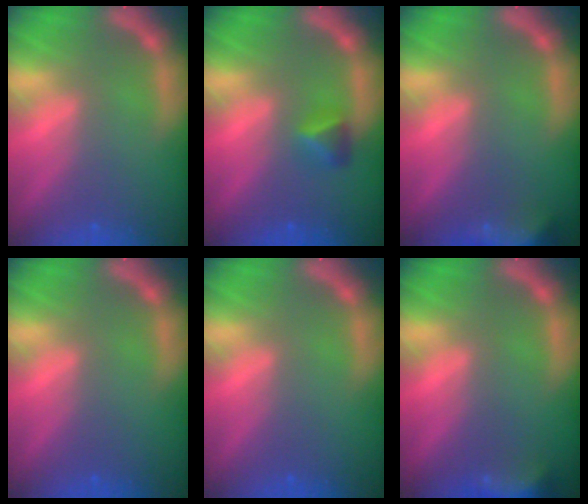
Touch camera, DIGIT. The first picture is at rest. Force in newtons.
{"total": 1.9}
{"total": 7.4}
{"total": 0.0}
{"total": 0.0}
{"total": 5.5}